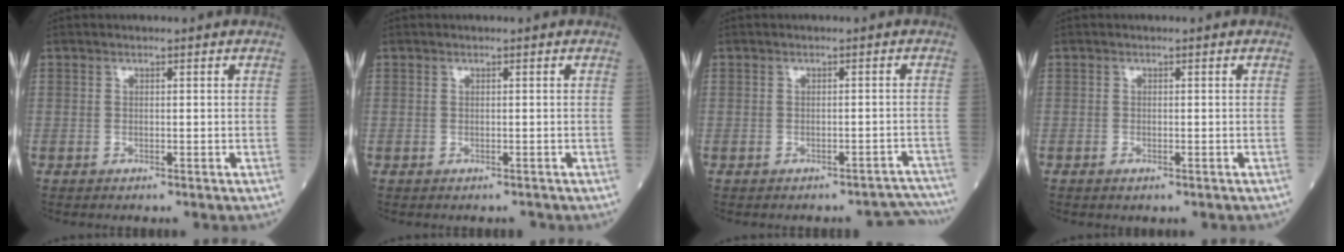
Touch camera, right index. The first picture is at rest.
{"total": 0.0}
{"total": 4.7, "force": [-4.5, 1.3, -0.2], "torque": [0.022, 0.020, -0.043]}
{"total": 0.7, "force": [-0.4, 0.3, 0.5], "torque": [-0.010, -0.001, -0.004]}